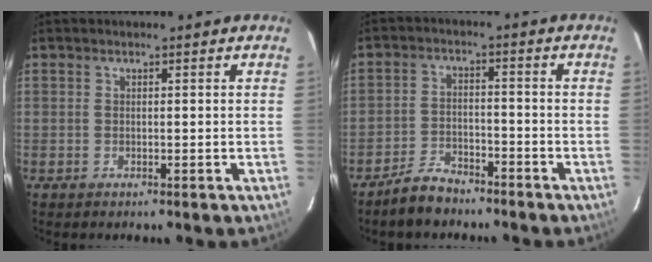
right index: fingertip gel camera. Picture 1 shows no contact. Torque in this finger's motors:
{"motor_torque": [0.01, 0.00, -0.06, -0.08]}